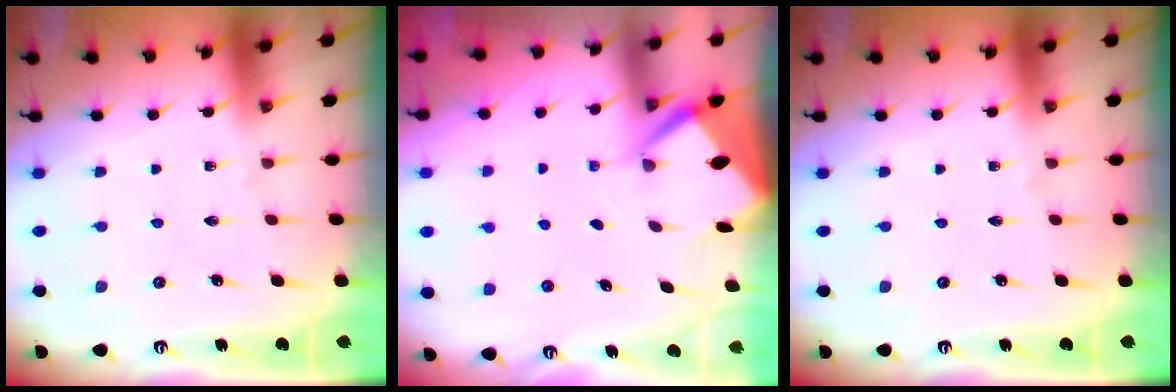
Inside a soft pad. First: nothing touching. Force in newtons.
{"total": 3.7, "press": 3.7, "slide": 0.3}
{"total": 0.0}